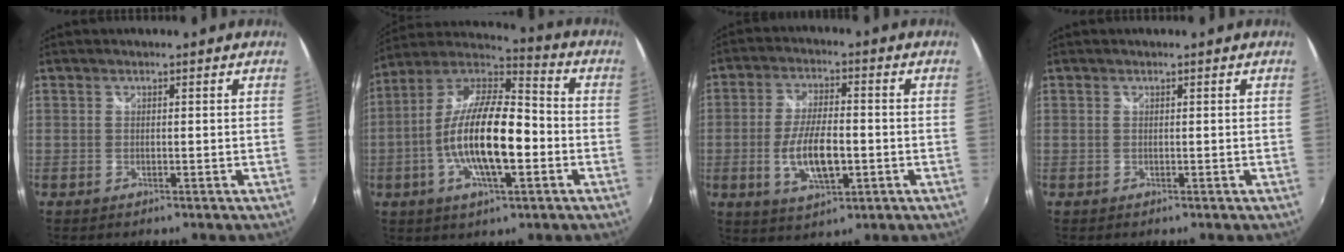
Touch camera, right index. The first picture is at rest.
{"total": 18.3, "force": [-3.8, 5.9, 16.9], "torque": [-0.323, -0.002, -0.077]}
{"total": 10.5, "force": [-2.3, 4.0, 9.4], "torque": [-0.184, -0.007, -0.037]}
{"total": 0.0}